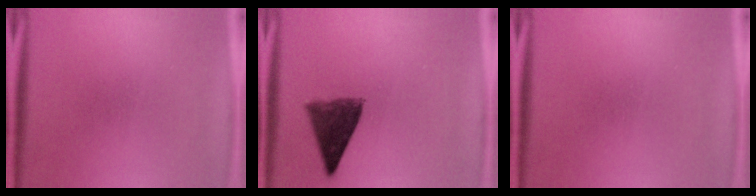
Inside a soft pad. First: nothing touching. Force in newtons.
{"total": 8.0}
{"total": 0.0}